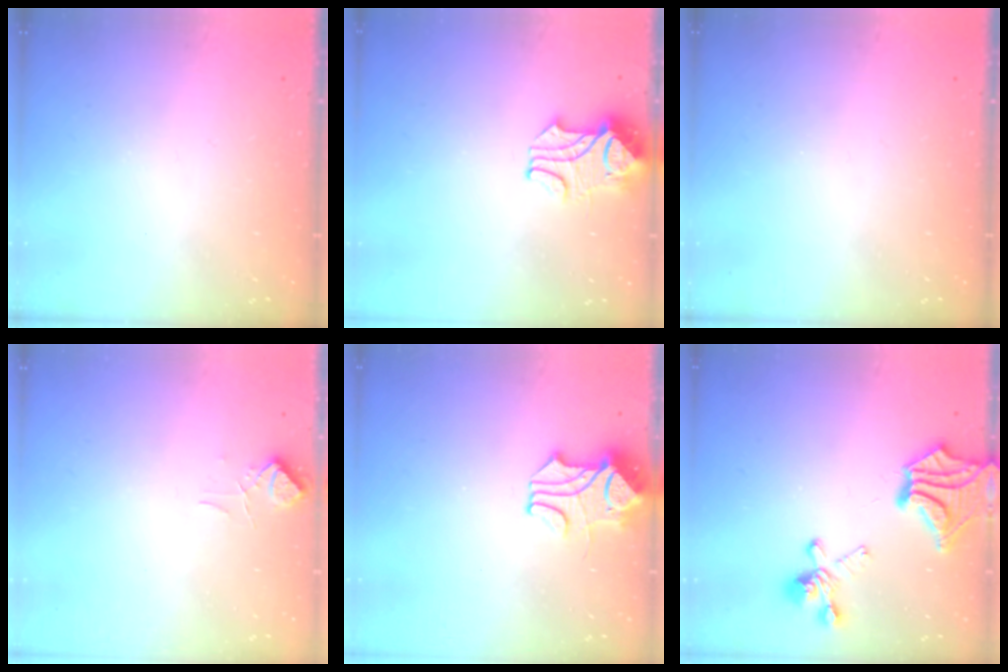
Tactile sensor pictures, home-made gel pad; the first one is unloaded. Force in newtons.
{"total": 2.1, "press": 2.0, "slide": 0.8}
{"total": 0.0}
{"total": 1.0, "press": 0.6, "slide": 0.8}
{"total": 2.2, "press": 2.1, "slide": 0.7}
{"total": 5.8, "press": 5.2, "slide": 2.6}